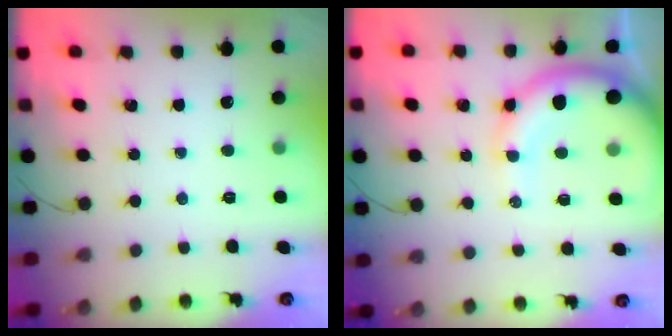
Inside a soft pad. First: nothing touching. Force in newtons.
{"total": 12.2, "press": 12.0, "slide": 2.3}